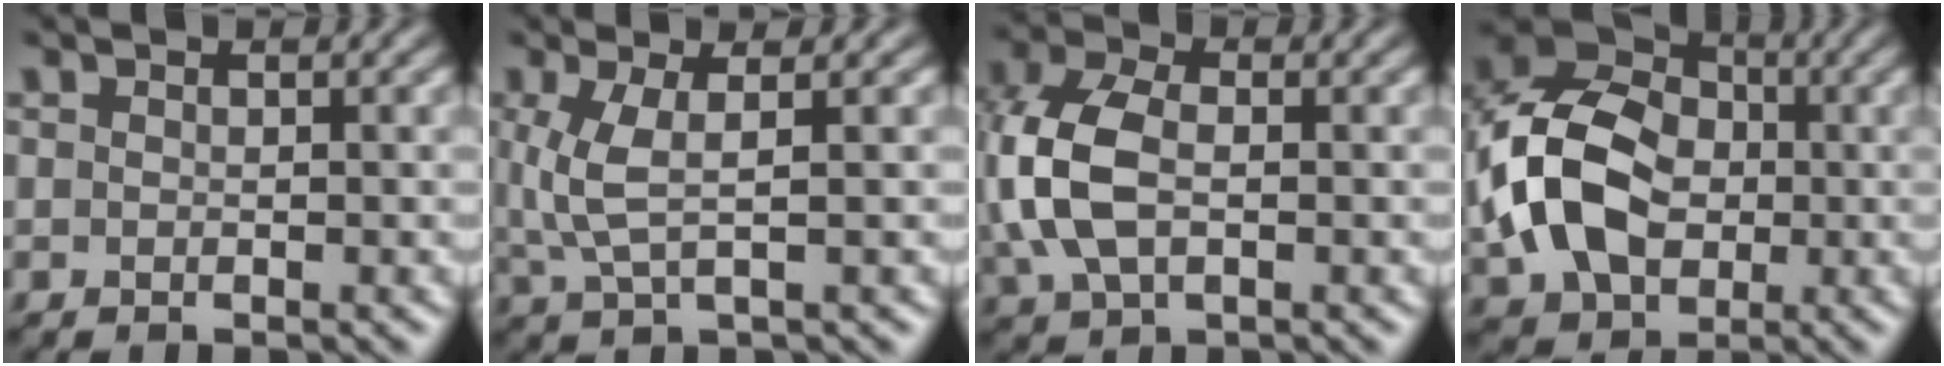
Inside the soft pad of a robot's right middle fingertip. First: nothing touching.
{"total": 3.0, "force": [0.6, 0.9, 2.8], "torque": [-0.069, 0.001, 0.016]}
{"total": 6.6, "force": [0.2, 4.4, 4.9], "torque": [-0.127, 0.007, -0.004]}
{"total": 10.6, "force": [-0.6, 7.9, 7.0], "torque": [-0.168, 0.017, -0.024]}